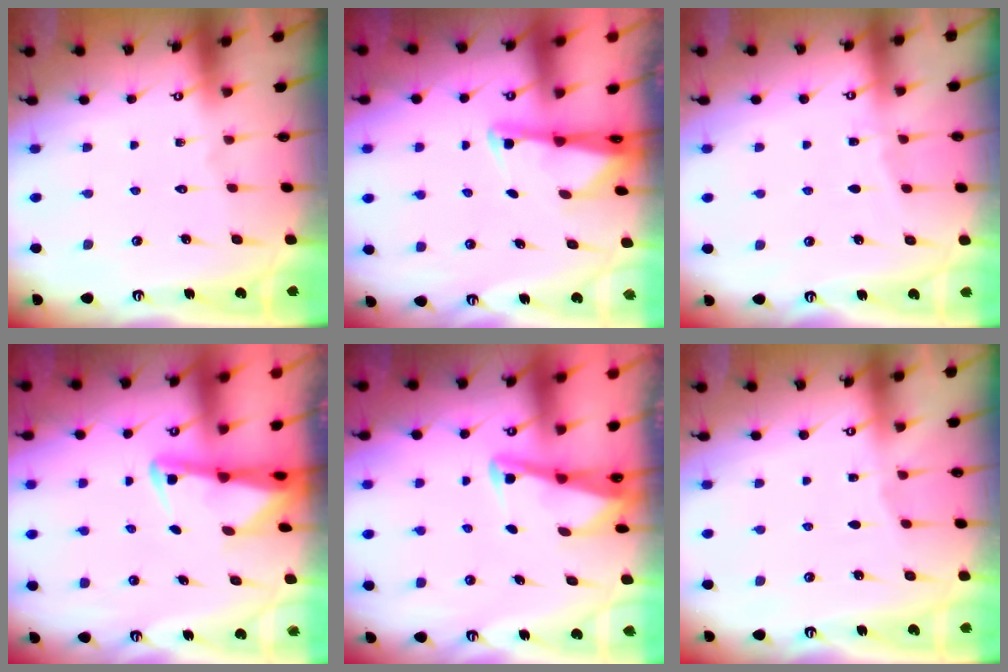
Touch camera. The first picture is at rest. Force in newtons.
{"total": 2.1, "press": 2.0, "slide": 0.3}
{"total": 3.1, "press": 3.1, "slide": 0.4}
{"total": 2.5, "press": 2.4, "slide": 0.6}
{"total": 2.9, "press": 2.9, "slide": 0.4}
{"total": 1.6, "press": 1.5, "slide": 0.3}